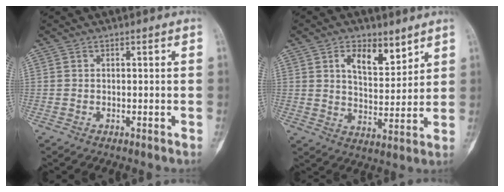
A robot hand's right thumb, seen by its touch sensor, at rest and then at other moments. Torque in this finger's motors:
{"motor_torque": [0.04, 0.36, 0.30, -0.02, 0.04]}